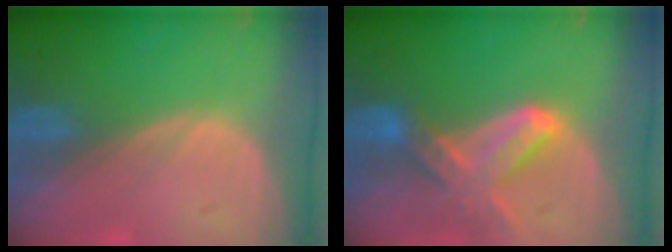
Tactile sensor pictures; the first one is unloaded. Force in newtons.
{"total": 7.2, "press": 6.7, "slide": 2.8}